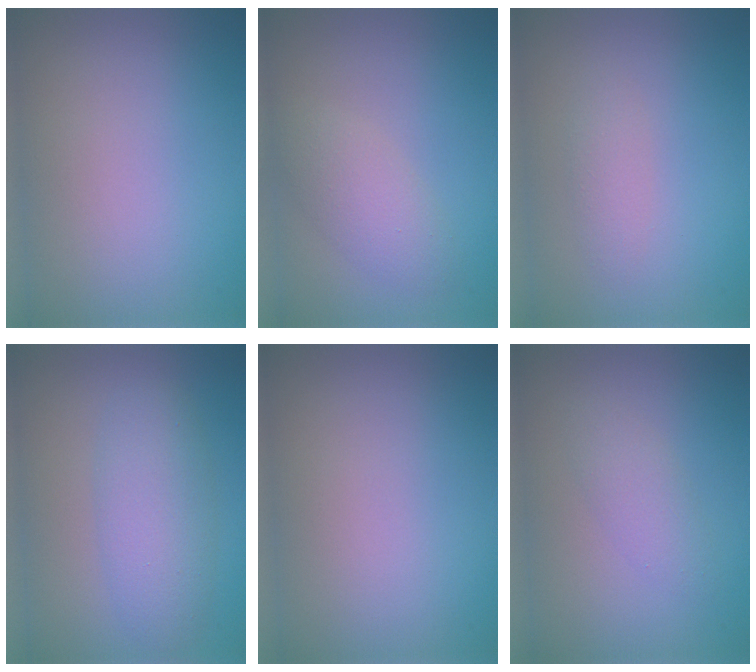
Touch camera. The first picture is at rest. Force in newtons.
{"total": 2.6, "press": 2.6, "slide": 0.2}
{"total": 1.3, "press": 1.3, "slide": 0.1}
{"total": 4.2, "press": 4.2, "slide": 0.1}
{"total": 0.0}
{"total": 1.8, "press": 1.8, "slide": 0.1}